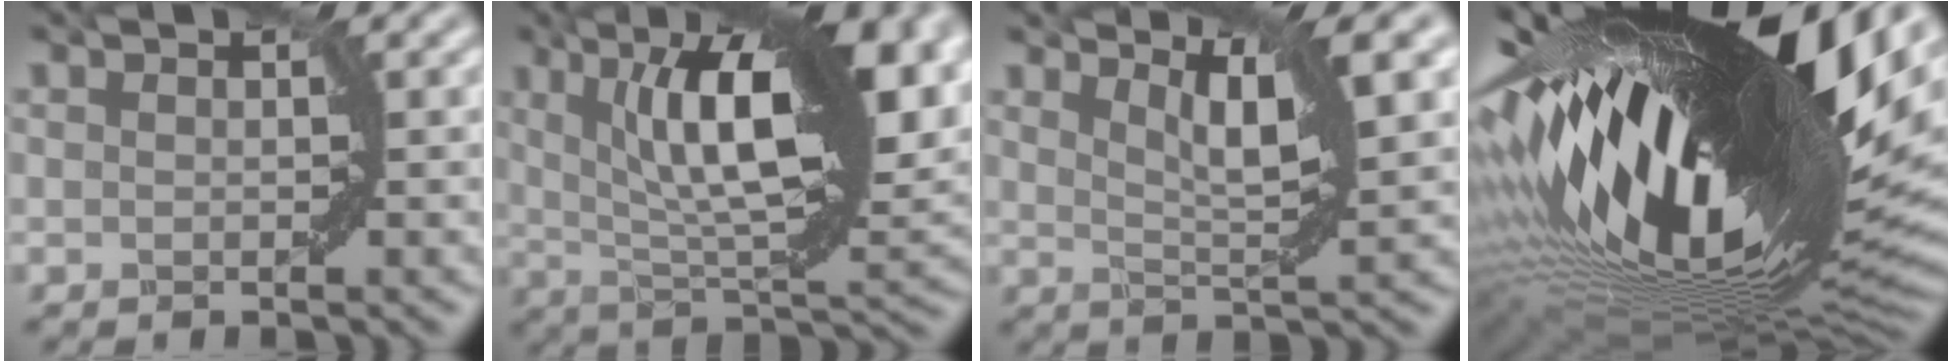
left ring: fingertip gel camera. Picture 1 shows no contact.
{"total": 15.4, "force": [5.7, 4.7, 13.5], "torque": [-0.211, 0.010, 0.093]}
{"total": 6.0, "force": [3.4, 1.0, 4.9], "torque": [-0.071, 0.007, 0.062]}
{"total": 20.1, "force": [4.0, 6.9, 18.5], "torque": [-0.318, -0.029, 0.073]}